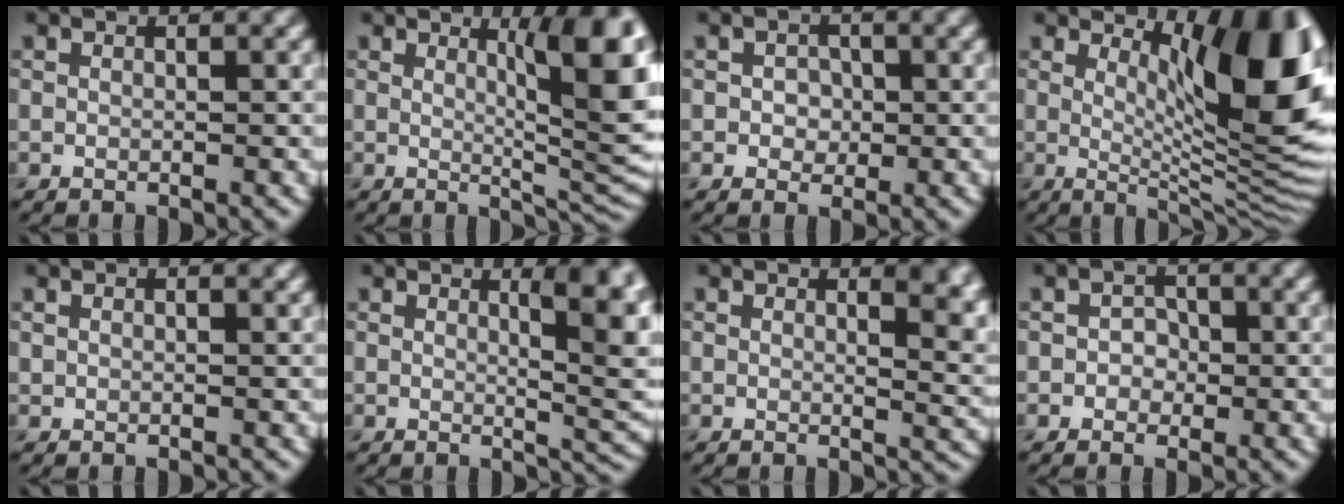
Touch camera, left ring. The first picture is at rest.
{"total": 9.2, "force": [2.6, 2.5, 8.4], "torque": [-0.097, -0.003, 0.042]}
{"total": 1.6, "force": [0.0, 1.3, 0.9], "torque": [-0.014, -0.002, -0.002]}
{"total": 12.3, "force": [3.3, 4.1, 11.1], "torque": [-0.128, -0.003, 0.051]}
{"total": 0.7, "force": [0.7, 0.2, 0.1], "torque": [-0.002, -0.001, 0.013]}
{"total": 6.5, "force": [2.0, 2.2, 5.7], "torque": [-0.050, -0.005, 0.030]}
{"total": 5.7, "force": [2.8, 2.6, 4.2], "torque": [-0.014, 0.002, 0.042]}
{"total": 1.5, "force": [-0.2, 1.3, 0.6], "torque": [0.002, 0.000, -0.010]}